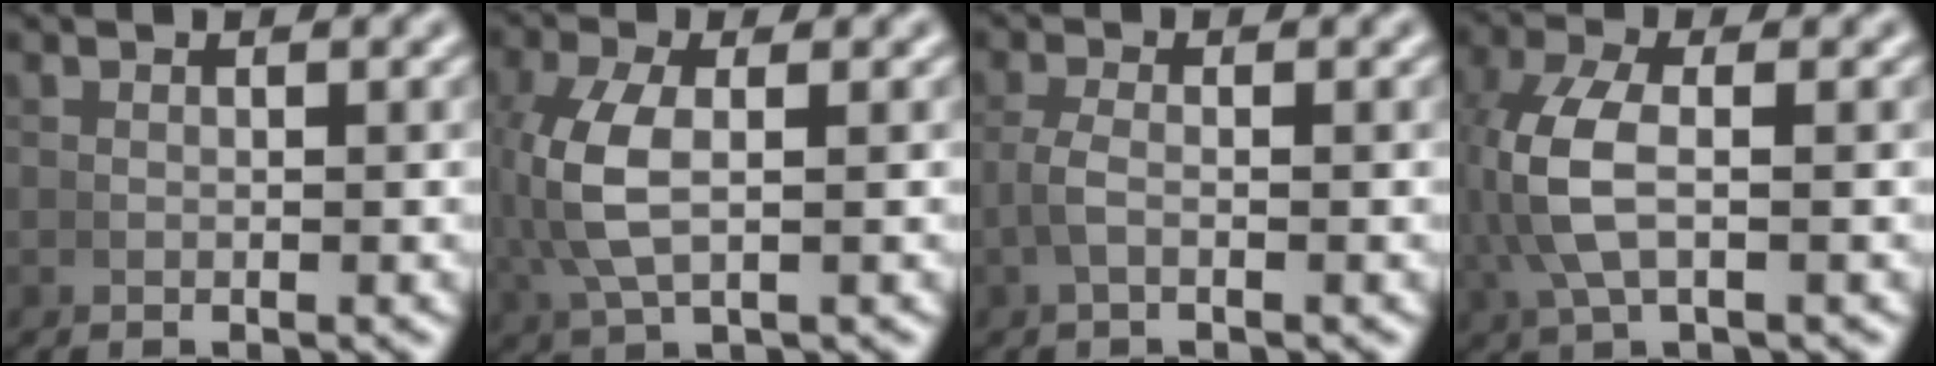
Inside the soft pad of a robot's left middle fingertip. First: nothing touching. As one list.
[{"total": 4.8, "force": [0.4, 2.0, 4.3], "torque": [-0.112, -0.003, 0.018]}, {"total": 1.6, "force": [-0.4, 0.3, 1.5], "torque": [-0.043, -0.003, -0.005]}, {"total": 4.8, "force": [0.4, 1.9, 4.4], "torque": [-0.113, -0.002, 0.015]}]